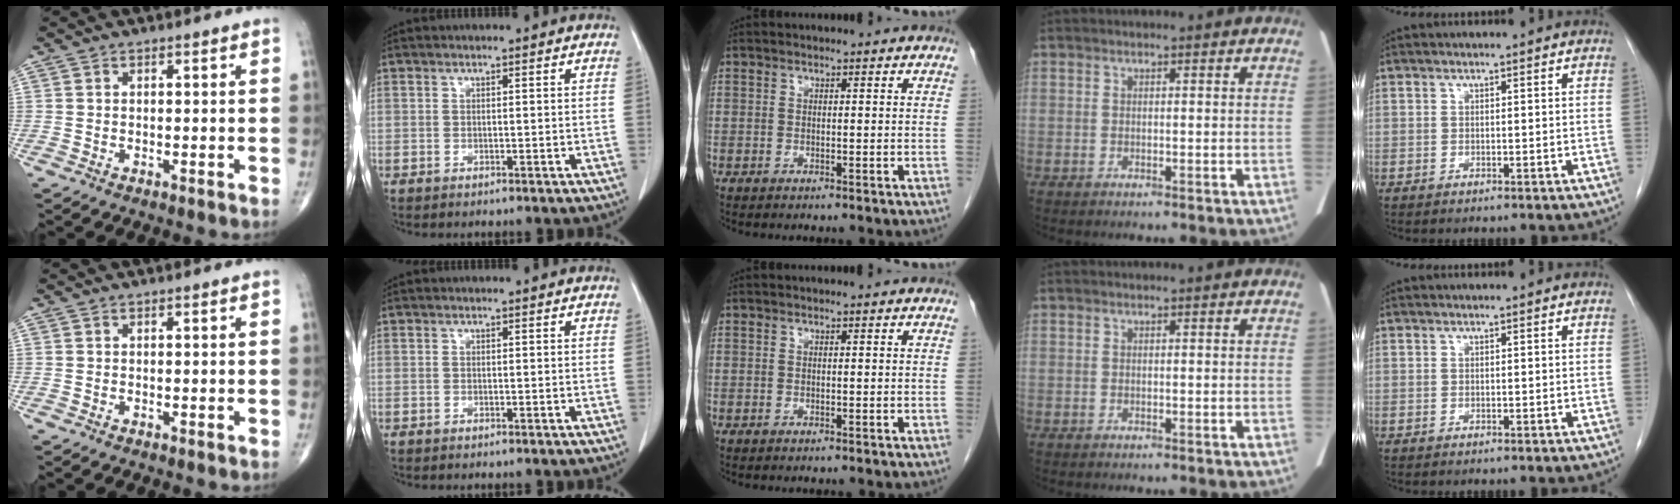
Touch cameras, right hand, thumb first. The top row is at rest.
{}